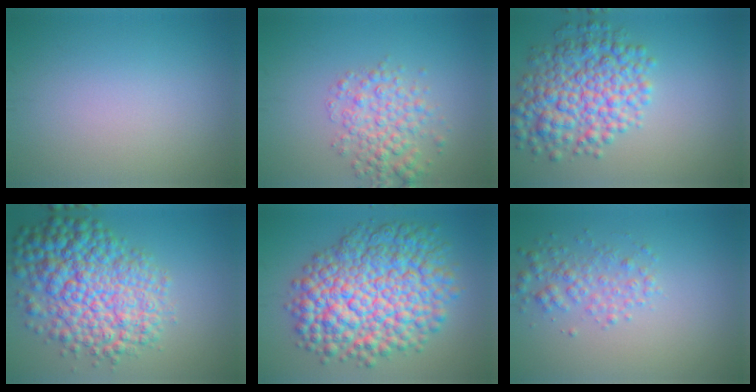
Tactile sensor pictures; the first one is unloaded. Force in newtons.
{"total": 3.9, "press": 3.9, "slide": 0.1}
{"total": 7.5, "press": 7.5, "slide": 0.1}
{"total": 10.3, "press": 10.3, "slide": 0.2}
{"total": 12.5, "press": 12.5, "slide": 0.3}
{"total": 2.6, "press": 2.6, "slide": 0.0}